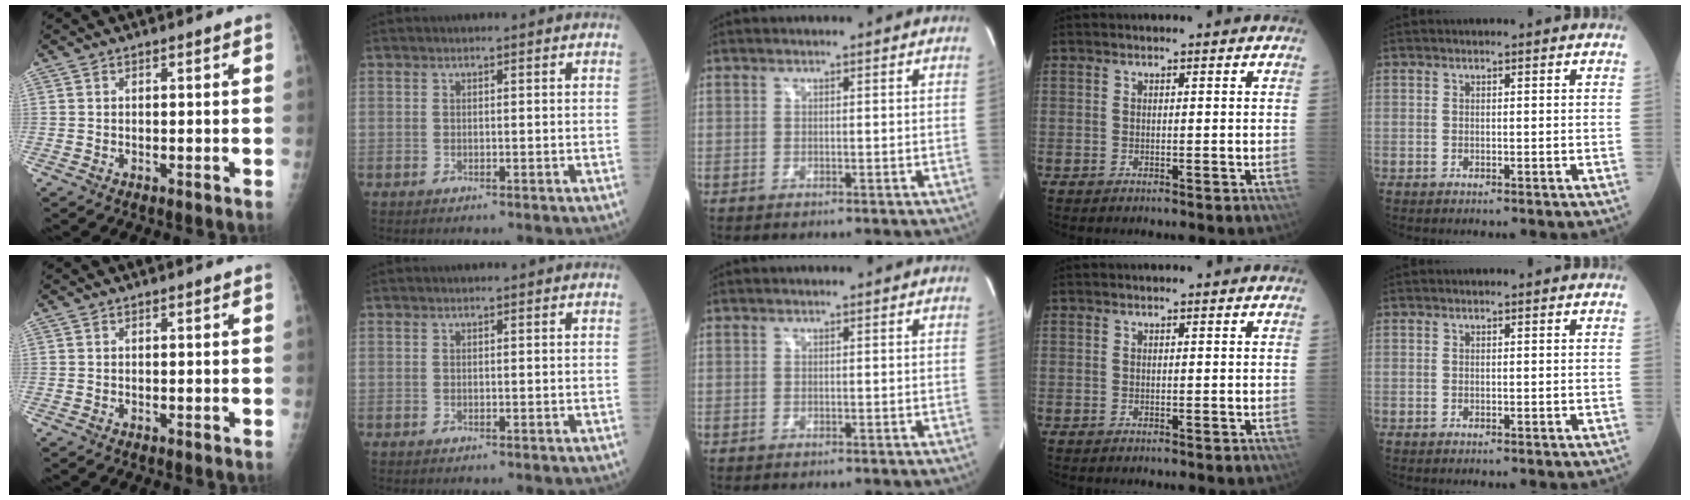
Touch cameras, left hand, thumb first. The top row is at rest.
{}